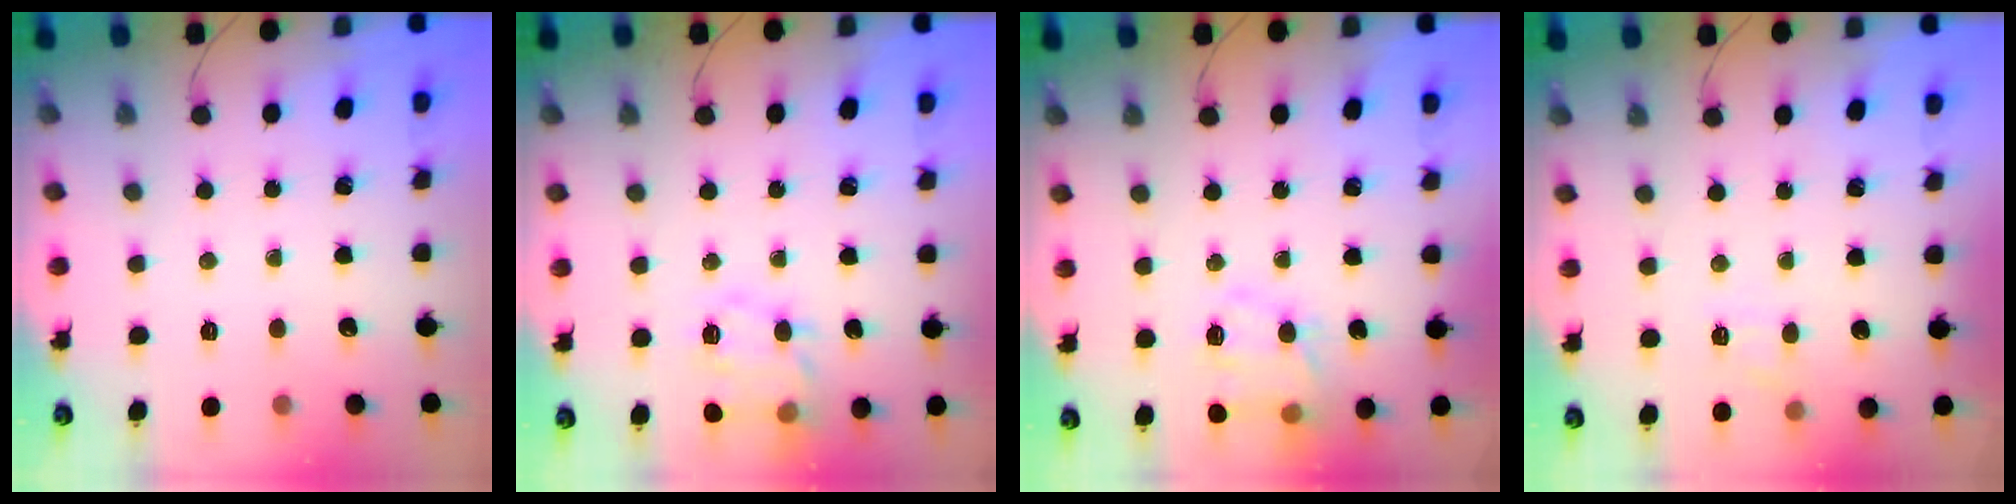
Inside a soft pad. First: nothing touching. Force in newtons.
{"total": 14.6, "press": 14.6, "slide": 0.9}
{"total": 11.7, "press": 11.6, "slide": 1.2}
{"total": 6.3, "press": 6.1, "slide": 1.5}